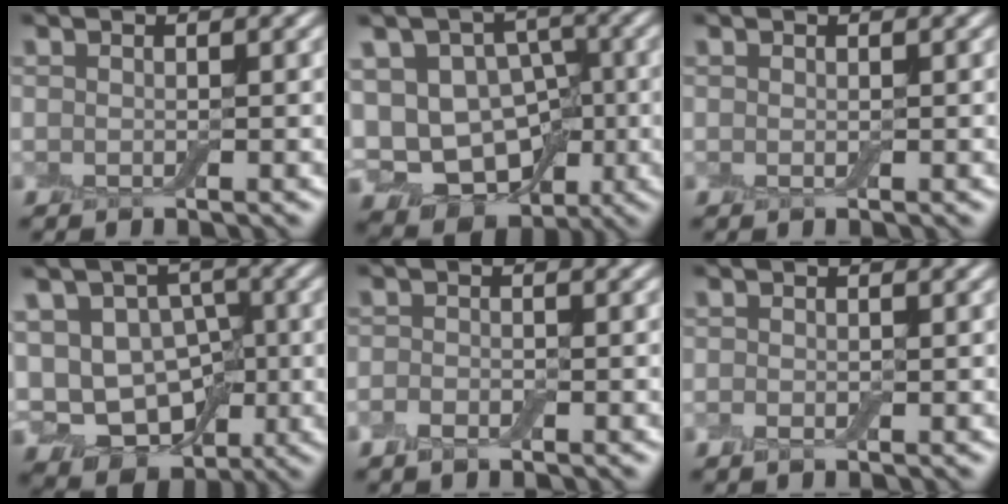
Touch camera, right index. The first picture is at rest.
{"total": 12.9, "force": [-3.2, 10.3, 7.1], "torque": [-0.111, 0.010, -0.060]}
{"total": 0.0}
{"total": 10.7, "force": [-2.2, 8.5, 6.2], "torque": [-0.089, 0.009, -0.043]}
{"total": 1.4, "force": [-0.8, 0.7, 1.0], "torque": [-0.020, -0.001, -0.018]}
{"total": 0.9, "force": [-0.3, 0.4, 0.8], "torque": [-0.014, -0.003, -0.005]}